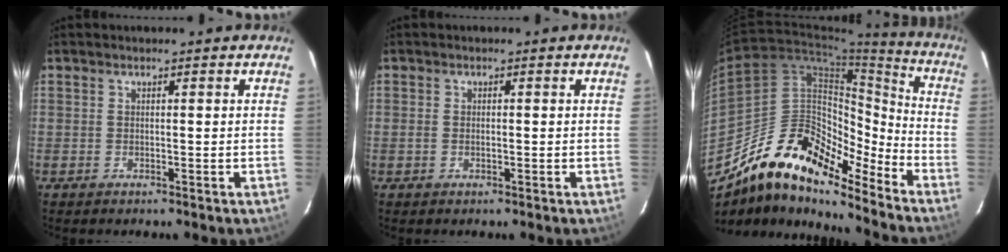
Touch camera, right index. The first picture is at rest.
{"total": 0.9, "force": [-0.2, 0.3, 0.8], "torque": [-0.018, 0.001, -0.005]}
{"total": 20.1, "force": [-15.7, 6.4, 10.7], "torque": [-0.178, 0.004, -0.293]}